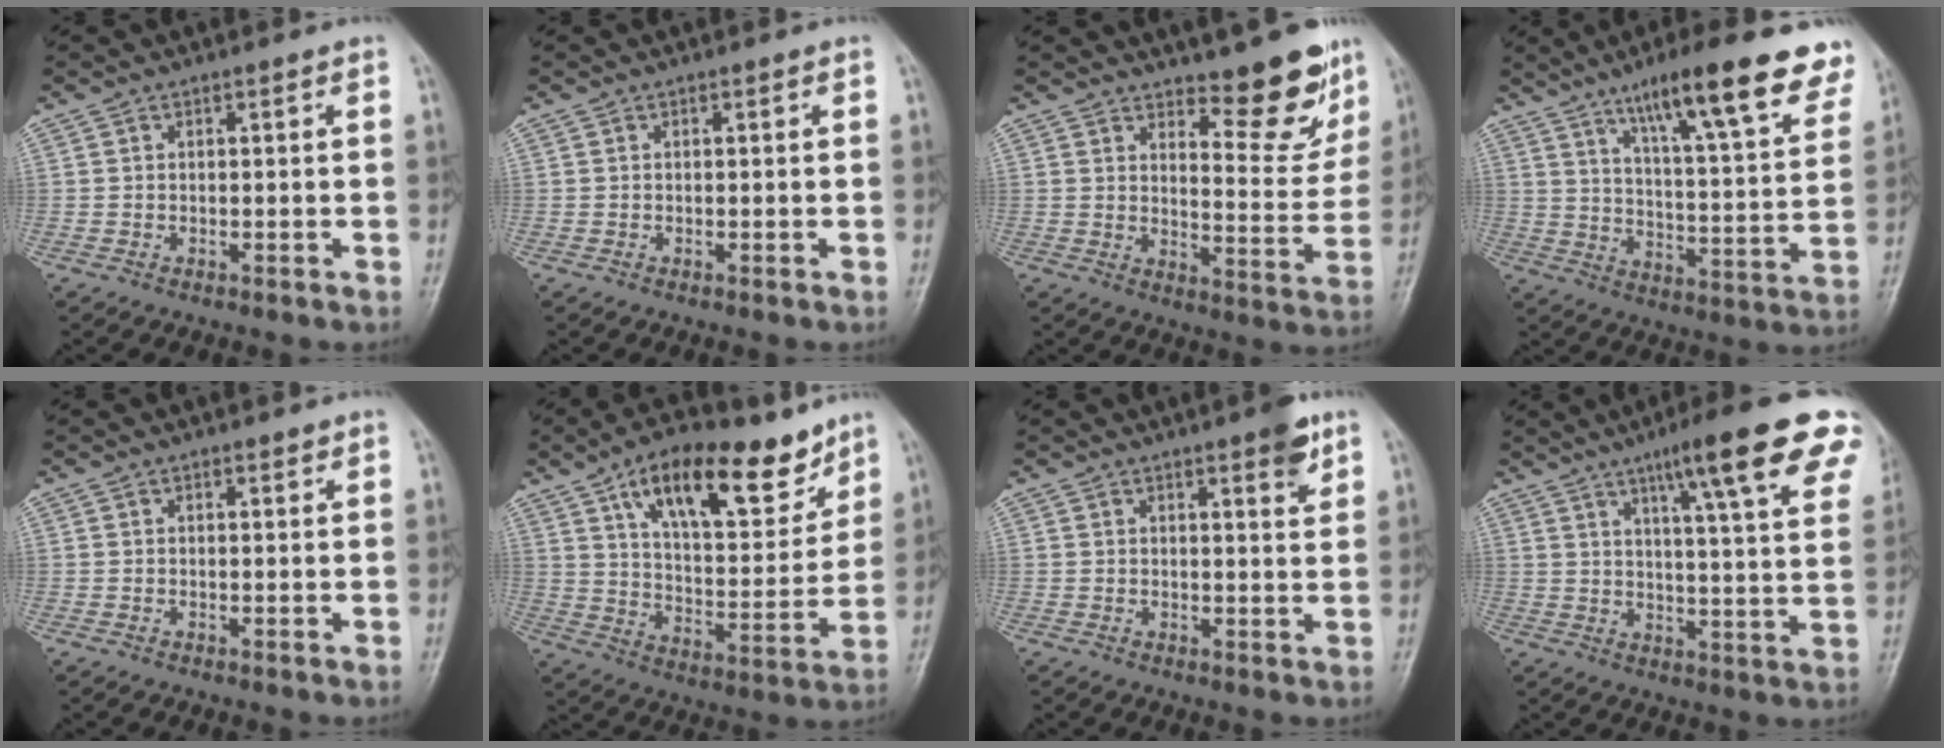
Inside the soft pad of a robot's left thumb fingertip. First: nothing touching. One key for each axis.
{"total": 0.0}
{"total": 11.4, "fx": 8.6, "fy": 3.5, "fz": 6.5, "tx": -0.043, "ty": -0.071, "tz": 0.128}
{"total": 21.4, "fx": 13.6, "fy": 4.2, "fz": 16.0, "tx": -0.207, "ty": -0.044, "tz": 0.201}
{"total": 1.0, "fx": 0.8, "fy": 0.3, "fz": 0.5, "tx": -0.008, "ty": -0.005, "tz": 0.011}
{"total": 21.0, "fx": 12.5, "fy": 8.9, "fz": 14.3, "tx": -0.183, "ty": -0.054, "tz": 0.209}
{"total": 4.7, "fx": 2.9, "fy": 1.1, "fz": 3.5, "tx": -0.040, "ty": -0.016, "tz": 0.035}
{"total": 19.1, "fx": 11.3, "fy": 2.9, "fz": 15.1, "tx": -0.190, "ty": -0.032, "tz": 0.149}